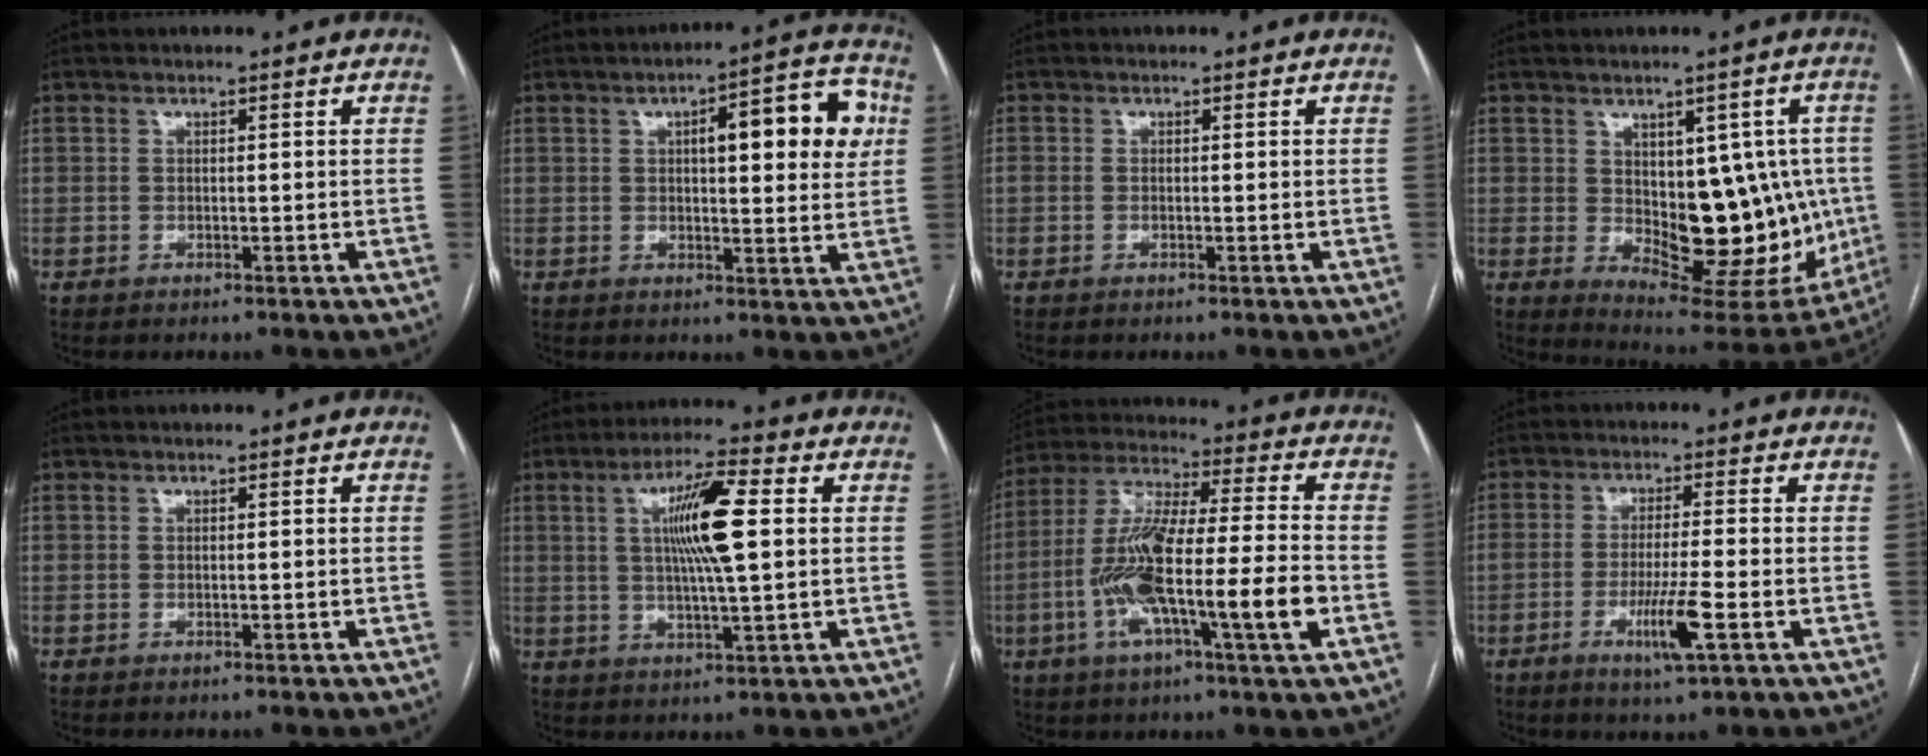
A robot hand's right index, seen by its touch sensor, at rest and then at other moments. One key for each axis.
{"total": 12.2, "fx": 3.2, "fy": 3.2, "fz": 11.3, "tx": -0.143, "ty": 0.026, "tz": 0.036}
{"total": 1.2, "fx": -0.2, "fy": 0.9, "fz": 0.7, "tx": -0.018, "ty": 0.005, "tz": -0.003}
{"total": 17.4, "fx": -0.4, "fy": 8.6, "fz": 15.1, "tx": -0.194, "ty": 0.000, "tz": 0.023}
{"total": 0.0}
{"total": 10.3, "fx": 1.9, "fy": 0.8, "fz": 10.1, "tx": -0.183, "ty": 0.006, "tz": 0.031}
{"total": 18.3, "fx": -4.7, "fy": 1.5, "fz": 17.6, "tx": -0.333, "ty": -0.004, "tz": -0.085}
{"total": 7.0, "fx": -2.6, "fy": -0.1, "fz": 6.4, "tx": -0.120, "ty": -0.015, "tz": -0.046}